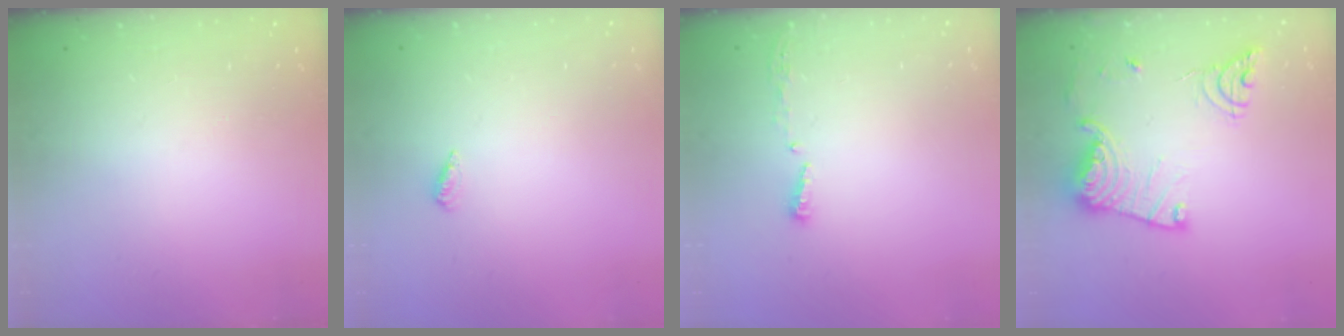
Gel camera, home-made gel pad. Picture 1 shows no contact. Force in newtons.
{"total": 2.6, "press": 2.2, "slide": 1.3}
{"total": 3.8, "press": 3.8, "slide": 0.4}
{"total": 17.8, "press": 17.8, "slide": 1.6}